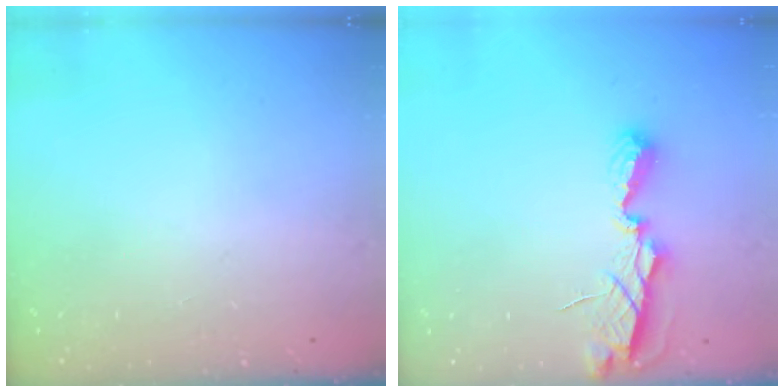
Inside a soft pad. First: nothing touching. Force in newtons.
{"total": 6.6, "press": 6.6, "slide": 0.2}